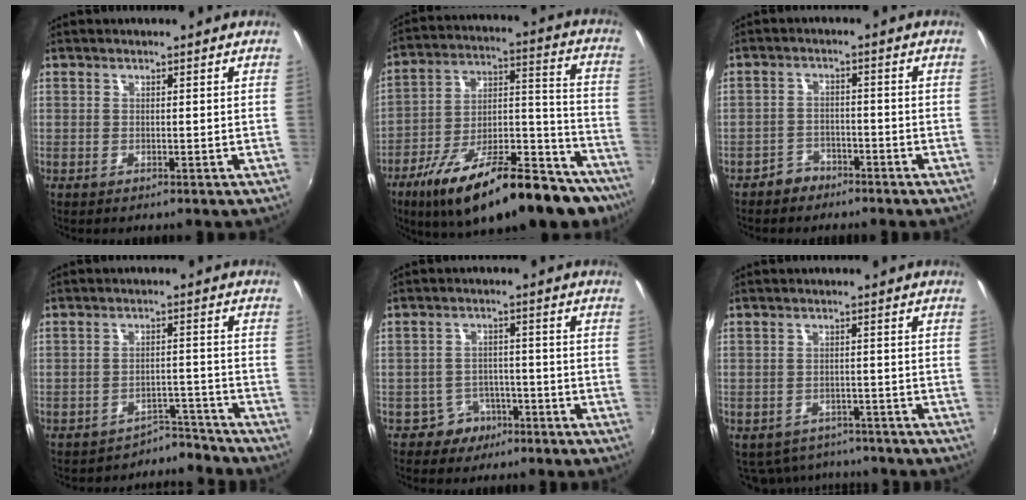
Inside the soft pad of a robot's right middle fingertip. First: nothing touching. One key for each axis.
{"total": 28.6, "fx": -19.8, "fy": 9.7, "fz": 18.2, "tx": -0.267, "ty": -0.003, "tz": -0.287}
{"total": 3.7, "fx": -3.0, "fy": 2.1, "fz": 0.4, "tx": -0.016, "ty": 0.012, "tz": -0.050}
{"total": 5.5, "fx": -5.2, "fy": 1.2, "fz": -1.1, "tx": 0.026, "ty": 0.025, "tz": -0.073}
{"total": 4.8, "fx": -3.2, "fy": 3.5, "fz": 0.3, "tx": -0.010, "ty": 0.019, "tz": -0.046}
{"total": 8.0, "fx": -6.8, "fy": 3.9, "fz": 1.8, "tx": -0.050, "ty": -0.003, "tz": -0.090}